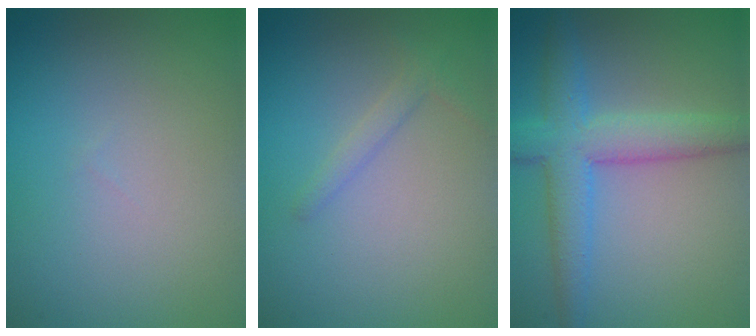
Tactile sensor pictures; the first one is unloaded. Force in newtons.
{"total": 1.3, "press": 1.3, "slide": 0.1}
{"total": 5.6, "press": 5.6, "slide": 0.0}